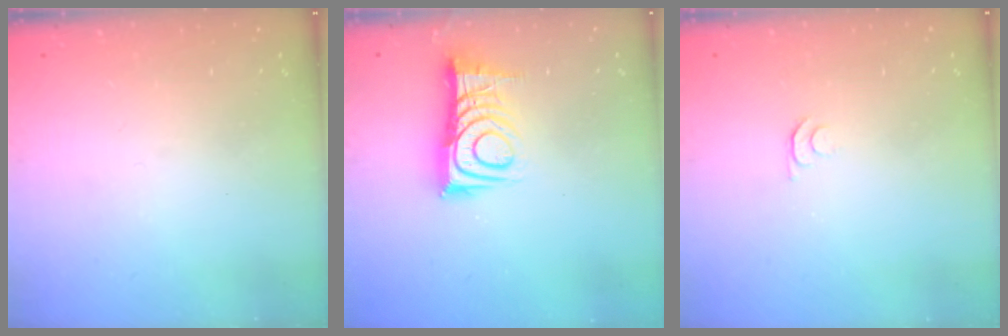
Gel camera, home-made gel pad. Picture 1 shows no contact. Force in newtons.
{"total": 12.2, "press": 12.1, "slide": 0.9}
{"total": 4.3, "press": 4.3, "slide": 0.7}